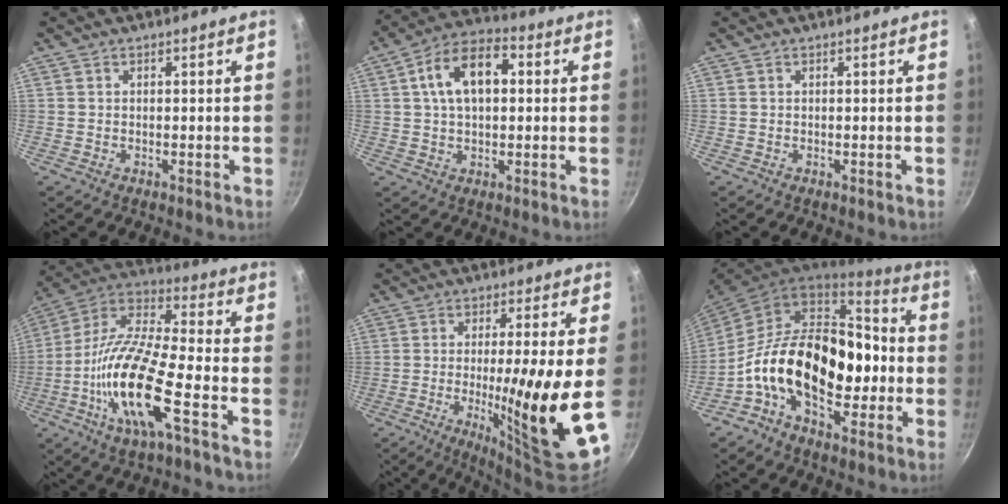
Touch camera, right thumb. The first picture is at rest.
{"total": 12.4, "force": [2.4, 7.3, 9.7], "torque": [-0.139, 0.026, 0.029]}
{"total": 0.0}
{"total": 18.4, "force": [-6.7, 4.4, 16.5], "torque": [-0.323, 0.037, -0.150]}
{"total": 17.4, "force": [-1.9, 2.1, 17.2], "torque": [-0.266, -0.009, -0.018]}
{"total": 22.2, "force": [-3.5, 13.6, 17.2], "torque": [-0.240, 0.054, -0.074]}